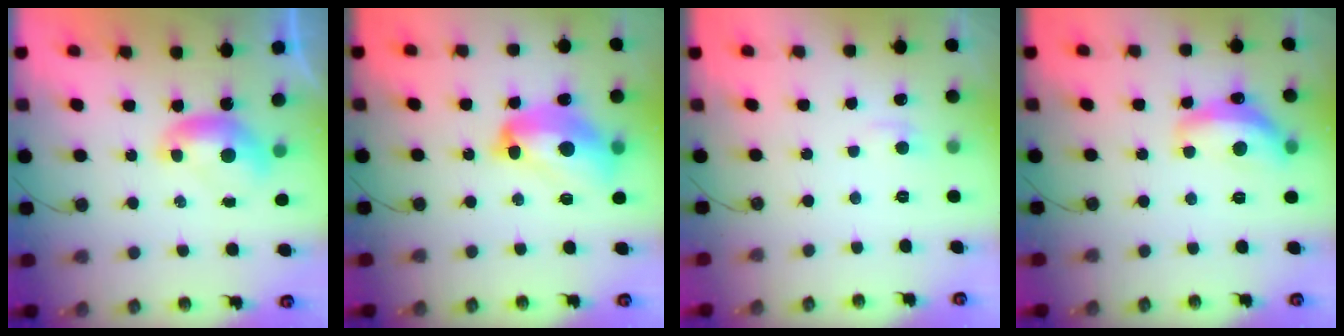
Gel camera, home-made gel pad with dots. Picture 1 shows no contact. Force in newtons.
{"total": 11.6, "press": 11.4, "slide": 2.1}
{"total": 1.2, "press": 0.9, "slide": 0.7}
{"total": 8.2, "press": 8.1, "slide": 0.5}